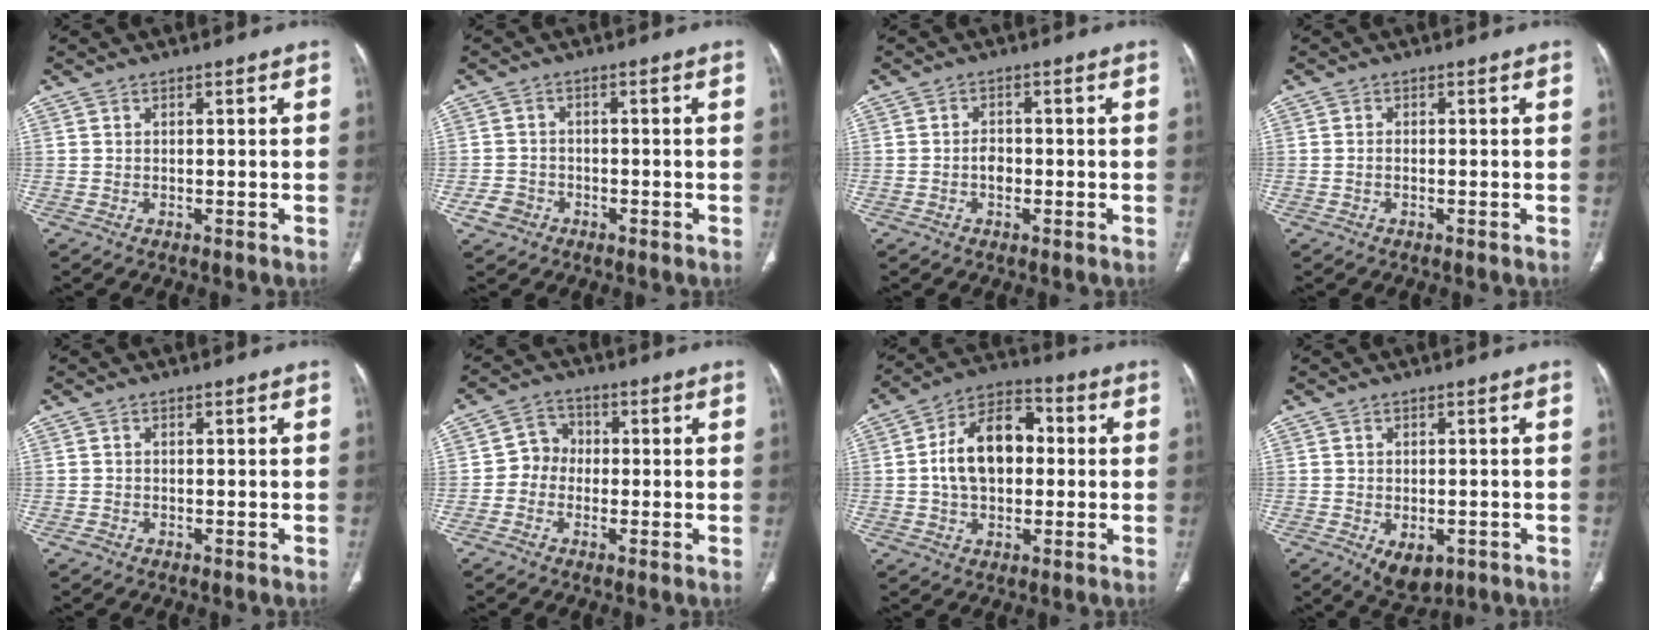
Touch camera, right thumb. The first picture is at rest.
{"total": 3.4, "force": [-1.7, 2.8, 0.9], "torque": [-0.008, 0.017, -0.029]}
{"total": 1.6, "force": [-0.5, 1.1, 1.0], "torque": [-0.012, 0.005, -0.011]}
{"total": 0.8, "force": [-0.2, 0.4, 0.6], "torque": [-0.014, 0.001, -0.004]}
{"total": 0.9, "force": [-0.5, 0.7, 0.2], "torque": [-0.006, 0.001, -0.012]}
{"total": 4.8, "force": [-0.8, 4.4, 1.9], "torque": [-0.009, 0.018, -0.029]}
{"total": 13.9, "force": [0.7, 9.1, 10.5], "torque": [-0.160, 0.029, 0.002]}
{"total": 5.8, "force": [-2.2, 3.6, 4.0], "torque": [-0.048, 0.003, -0.019]}